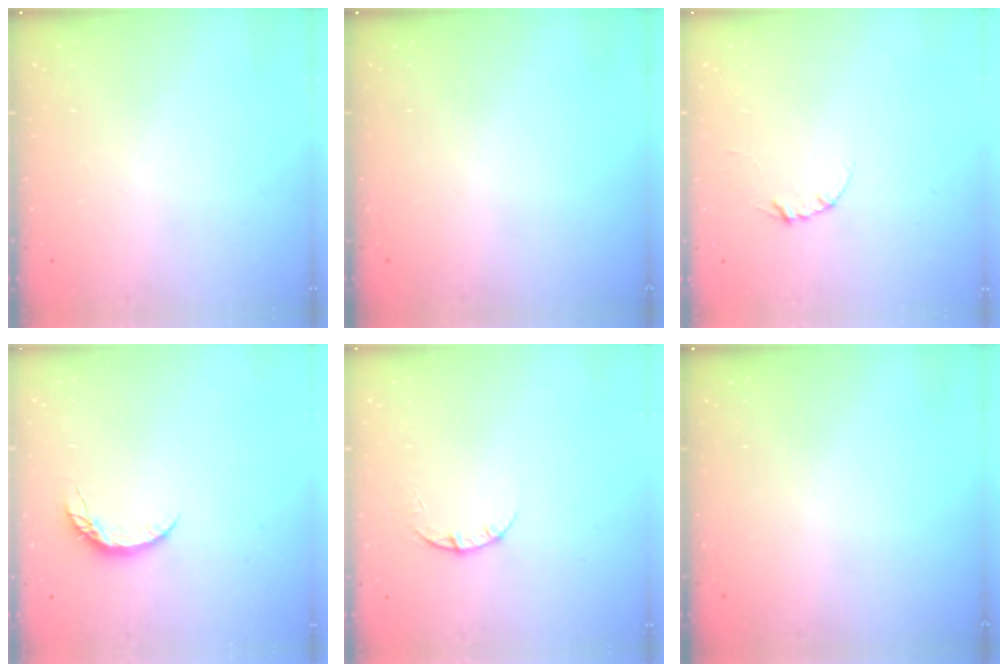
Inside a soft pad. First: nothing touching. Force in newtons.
{"total": 0.0}
{"total": 3.4, "press": 3.4, "slide": 0.3}
{"total": 5.3, "press": 5.2, "slide": 0.6}
{"total": 2.3, "press": 2.3, "slide": 0.3}
{"total": 0.0}